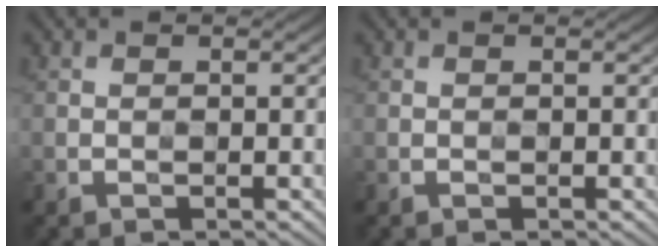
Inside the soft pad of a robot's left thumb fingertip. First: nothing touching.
{"total": 0.0}